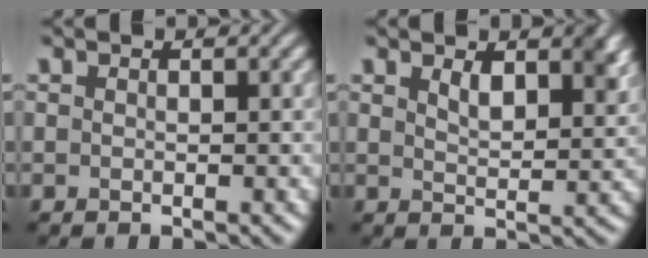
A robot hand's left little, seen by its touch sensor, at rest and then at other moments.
{"total": 3.5, "force": [2.1, 1.5, 2.5], "torque": [-0.042, -0.005, 0.036]}